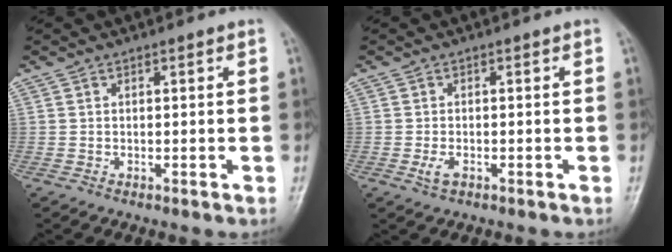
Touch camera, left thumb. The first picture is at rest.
{"total": 2.1, "force": [-0.9, 1.1, 1.6], "torque": [-0.035, 0.000, -0.016]}